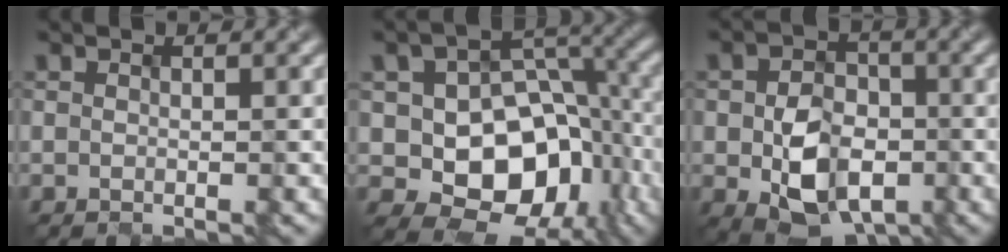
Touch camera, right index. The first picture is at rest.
{"total": 10.8, "force": [-2.6, 7.7, 7.2], "torque": [-0.101, -0.004, -0.030]}
{"total": 7.1, "force": [-2.0, 4.9, 4.7], "torque": [-0.098, -0.019, -0.021]}